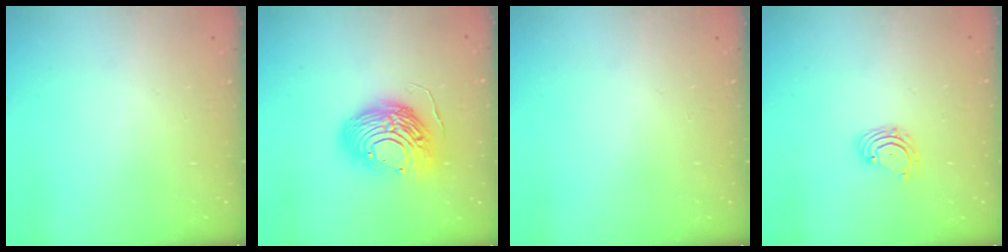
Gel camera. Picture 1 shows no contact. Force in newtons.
{"total": 16.0, "press": 15.8, "slide": 2.4}
{"total": 0.0}
{"total": 2.7, "press": 2.7, "slide": 0.6}